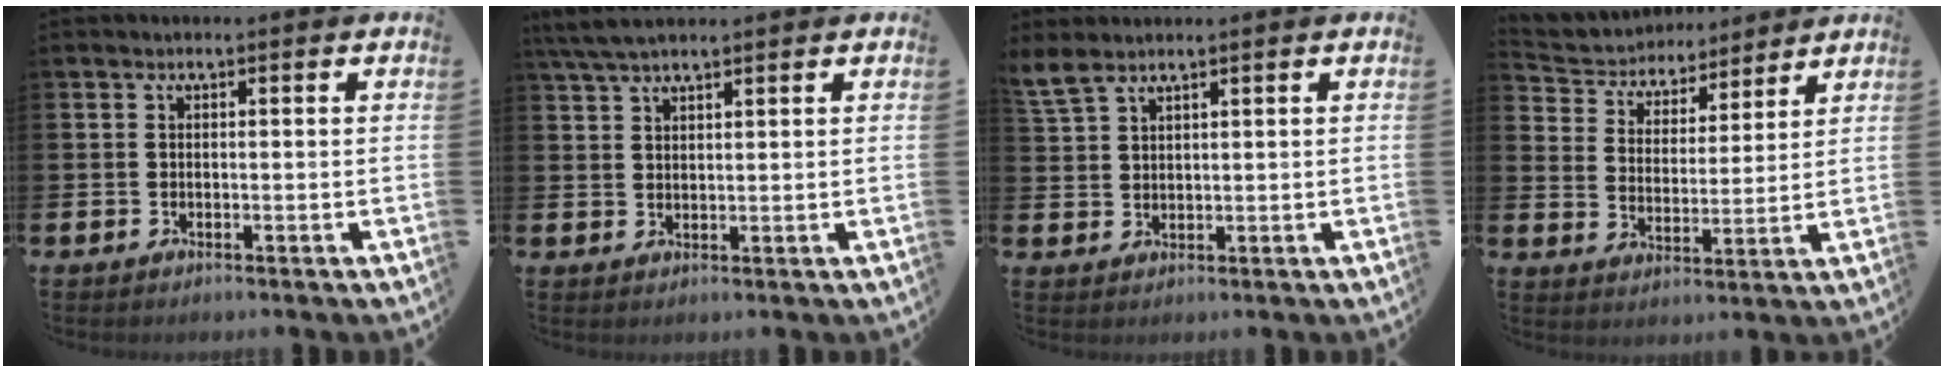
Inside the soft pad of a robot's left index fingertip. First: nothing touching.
{"total": 4.1, "force": [3.6, 0.8, 1.9], "torque": [-0.053, -0.001, 0.068]}
{"total": 3.3, "force": [2.9, 0.8, 1.3], "torque": [-0.032, -0.007, 0.054]}
{"total": 4.9, "force": [4.6, 1.7, -0.1], "torque": [-0.034, -0.038, 0.076]}